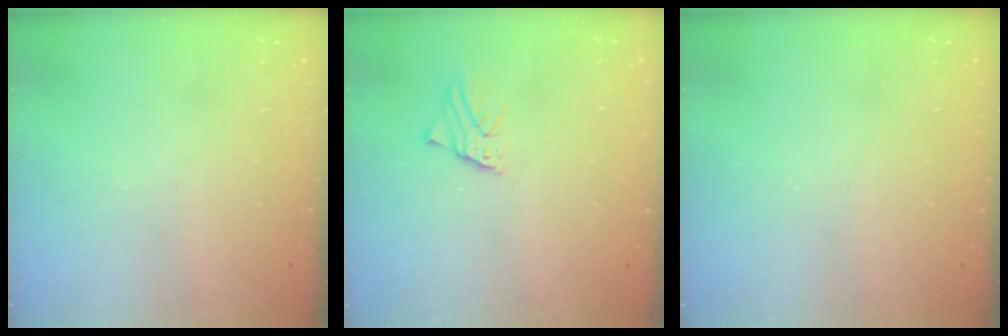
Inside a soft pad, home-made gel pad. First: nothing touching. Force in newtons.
{"total": 2.1, "press": 2.1, "slide": 0.2}
{"total": 0.0}